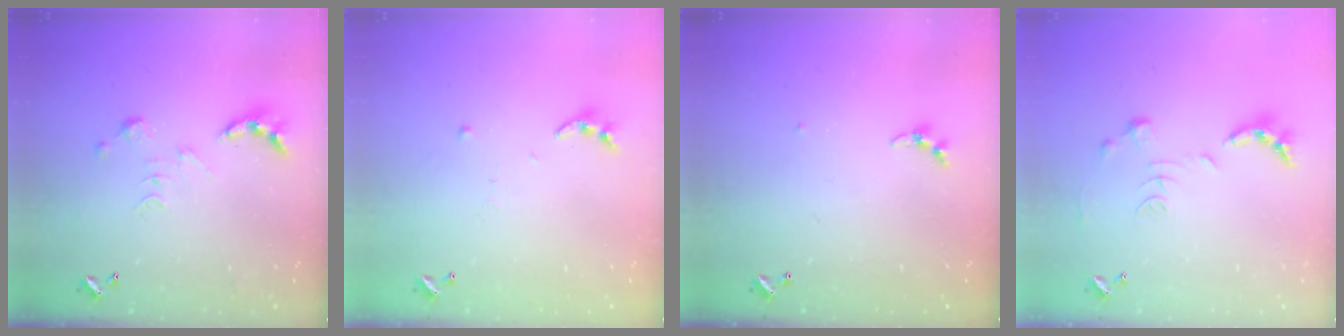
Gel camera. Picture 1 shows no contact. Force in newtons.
{"total": 3.8, "press": 3.8, "slide": 0.3}
{"total": 3.5, "press": 3.4, "slide": 0.4}
{"total": 1.1, "press": 1.0, "slide": 0.4}